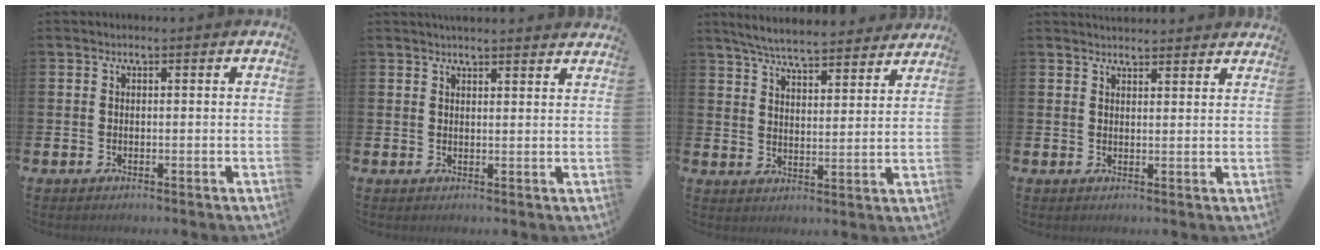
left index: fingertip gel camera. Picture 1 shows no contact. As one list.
[{"total": 2.7, "force": [2.7, 0.1, 0.1], "torque": [-0.005, -0.011, 0.049]}, {"total": 6.5, "force": [6.3, 0.6, 1.6], "torque": [-0.049, -0.038, 0.110]}, {"total": 2.7, "force": [2.7, 0.4, 0.0], "torque": [-0.003, -0.012, 0.049]}]